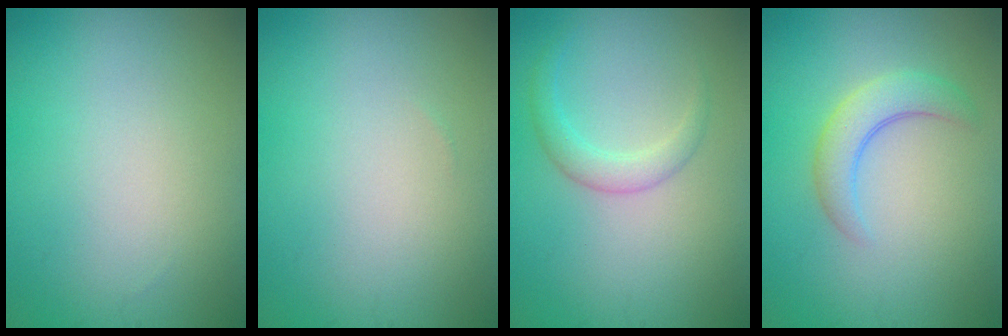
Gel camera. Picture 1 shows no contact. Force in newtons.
{"total": 0.0}
{"total": 1.5, "press": 1.5, "slide": 0.1}
{"total": 3.2, "press": 3.2, "slide": 0.3}